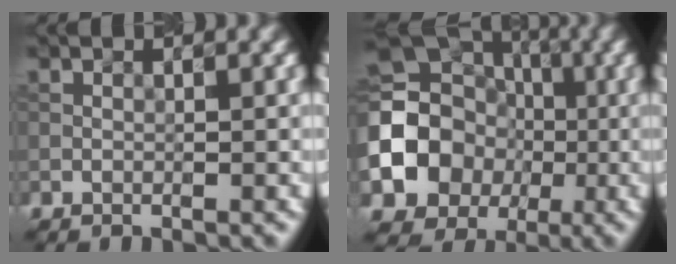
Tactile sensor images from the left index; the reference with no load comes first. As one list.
[{"total": 11.7, "force": [-1.7, 10.2, 5.6], "torque": [-0.109, -0.010, -0.048]}]